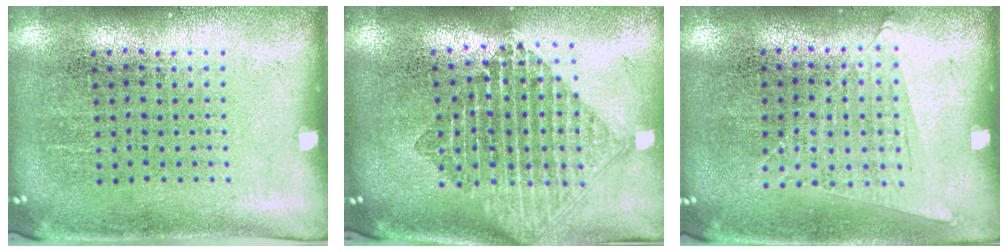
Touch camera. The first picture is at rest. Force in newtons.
{"total": 2.2, "press": 1.6, "slide": 1.4}
{"total": 0.7, "press": 0.5, "slide": 0.5}